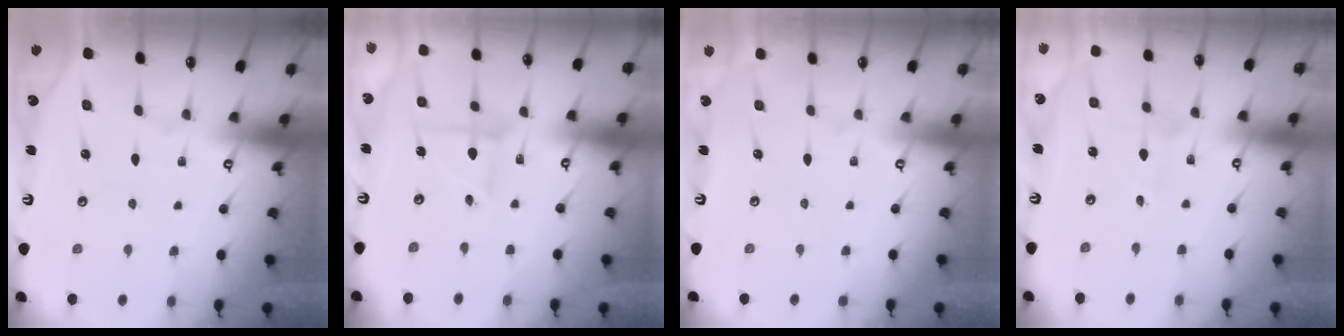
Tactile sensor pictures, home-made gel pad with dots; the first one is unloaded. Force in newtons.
{"total": 3.9, "press": 3.9, "slide": 0.4}
{"total": 0.0}
{"total": 0.5, "press": 0.5, "slide": 0.0}